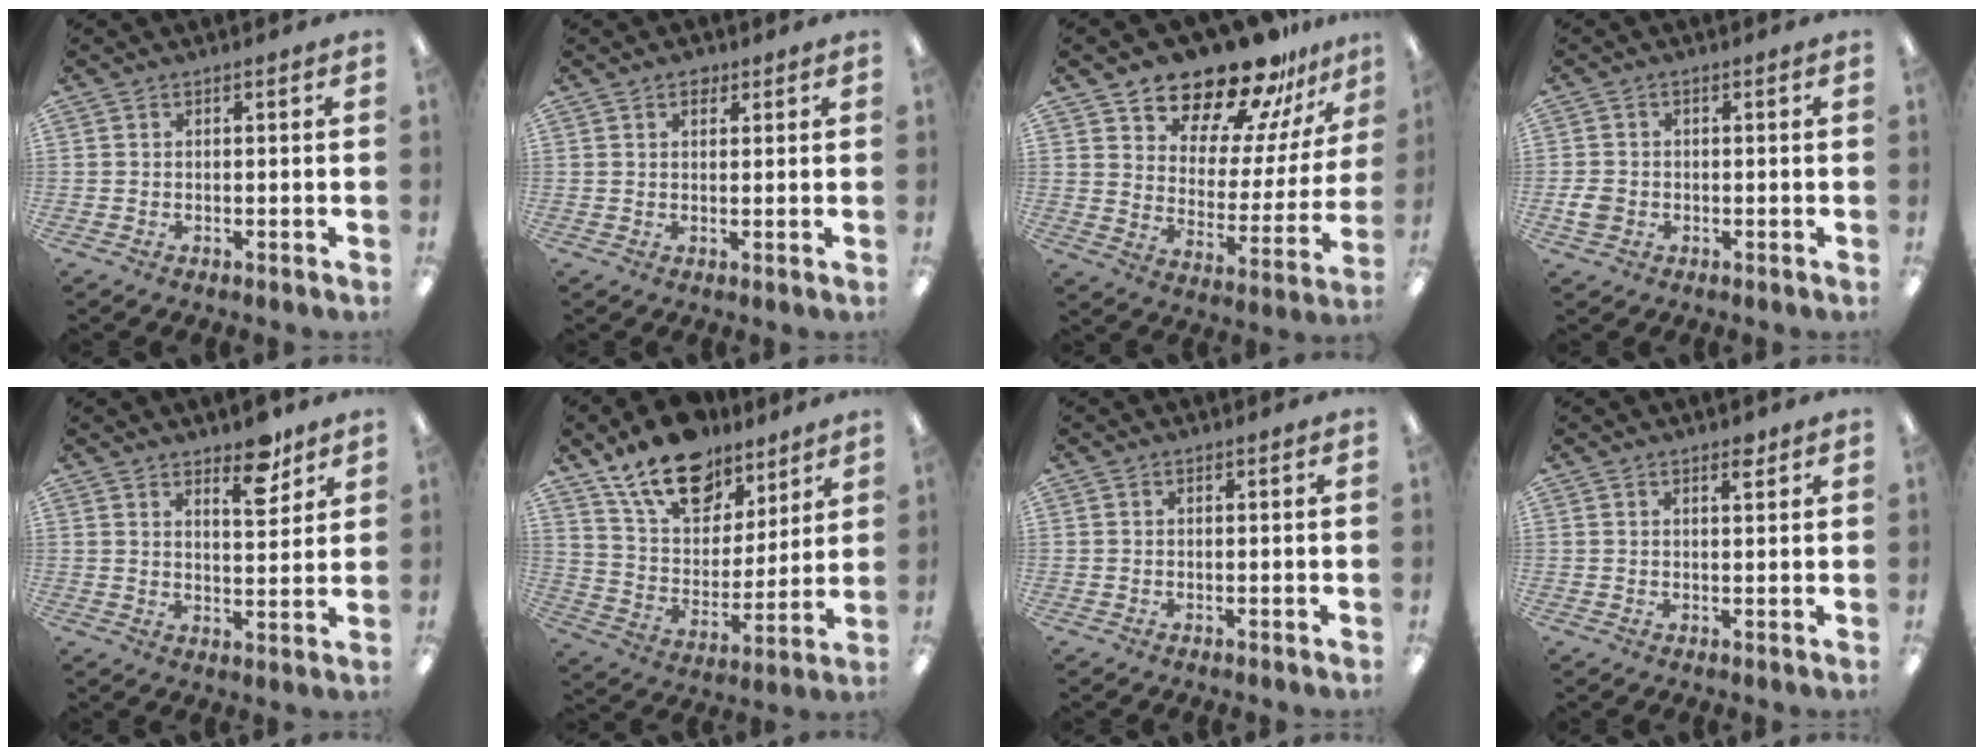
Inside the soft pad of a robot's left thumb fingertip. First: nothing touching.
{"total": 2.4, "force": [1.6, 1.4, 1.2], "torque": [-0.010, -0.002, 0.025]}
{"total": 19.5, "force": [17.3, 6.7, 6.0], "torque": [-0.098, -0.143, 0.303]}
{"total": 3.4, "force": [-0.7, 2.8, 1.8], "torque": [-0.027, 0.002, -0.015]}
{"total": 8.7, "force": [6.3, 3.5, 5.0], "torque": [-0.050, -0.039, 0.102]}
{"total": 18.3, "force": [13.5, 9.7, 7.7], "torque": [-0.148, -0.079, 0.245]}
{"total": 0.0}
{"total": 2.2, "force": [1.8, 0.6, 1.2], "torque": [-0.011, -0.007, 0.028]}